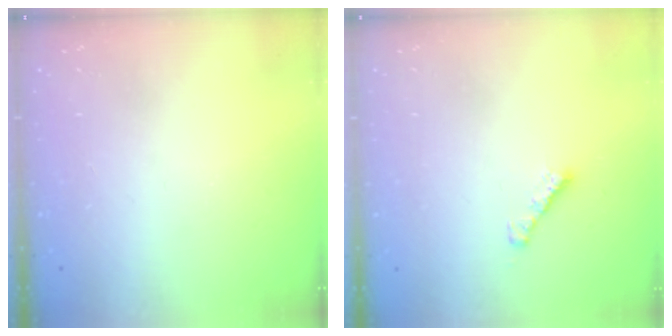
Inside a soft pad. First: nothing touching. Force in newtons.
{"total": 2.3, "press": 2.3, "slide": 0.4}